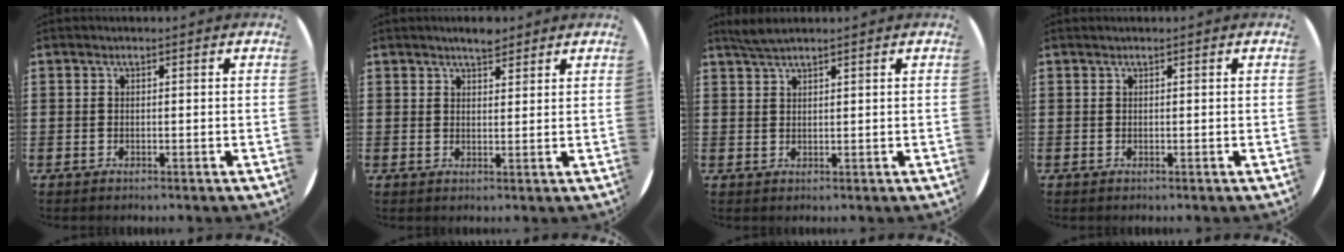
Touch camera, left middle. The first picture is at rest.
{"total": 2.8, "force": [2.6, 0.7, 0.6], "torque": [-0.008, -0.003, 0.046]}
{"total": 2.2, "force": [1.9, 0.2, 0.9], "torque": [-0.019, 0.003, 0.035]}
{"total": 0.0}